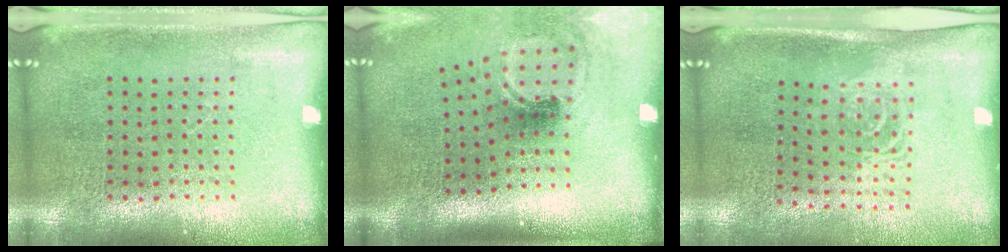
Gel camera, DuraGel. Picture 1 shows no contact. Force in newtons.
{"total": 1.6, "press": 1.1, "slide": 1.2}
{"total": 1.6, "press": 1.3, "slide": 1.0}